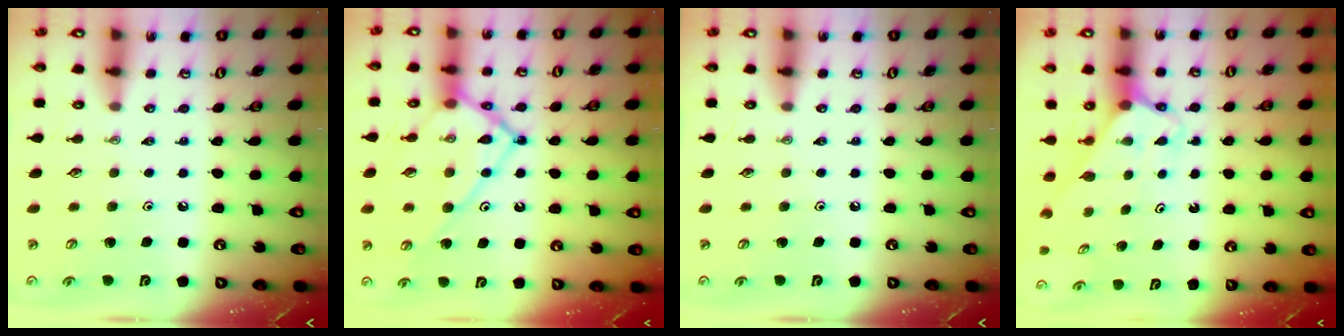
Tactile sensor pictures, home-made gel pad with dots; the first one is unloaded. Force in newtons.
{"total": 15.7, "press": 15.6, "slide": 1.6}
{"total": 0.0}
{"total": 2.6, "press": 2.6, "slide": 0.2}